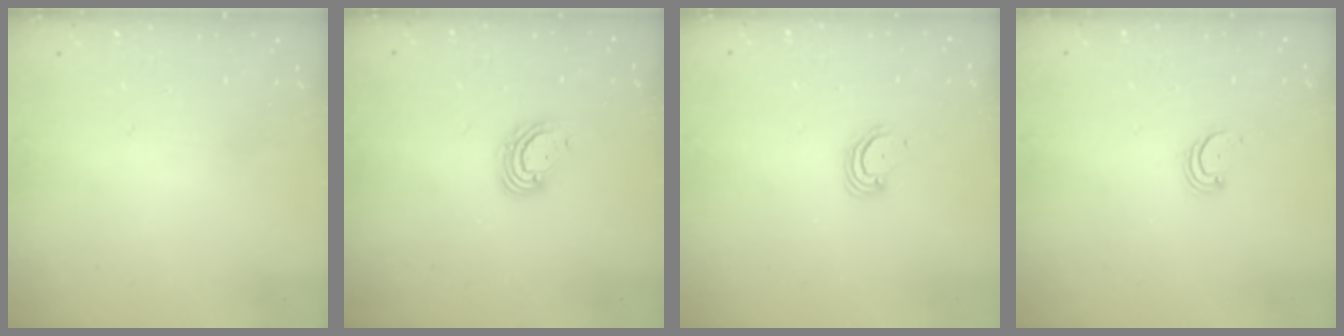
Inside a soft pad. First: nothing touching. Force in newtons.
{"total": 6.4, "press": 6.3, "slide": 1.2}
{"total": 3.9, "press": 3.9, "slide": 0.2}
{"total": 2.2, "press": 2.2, "slide": 0.2}